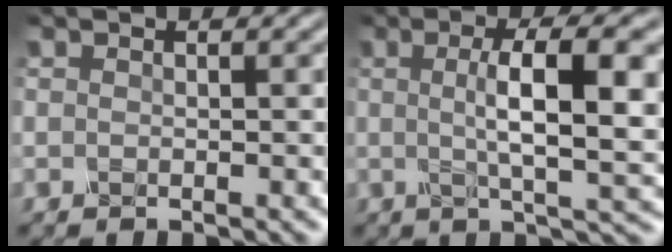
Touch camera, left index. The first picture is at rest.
{"total": 8.0, "force": [0.7, 1.8, 7.8], "torque": [-0.105, 0.007, 0.016]}